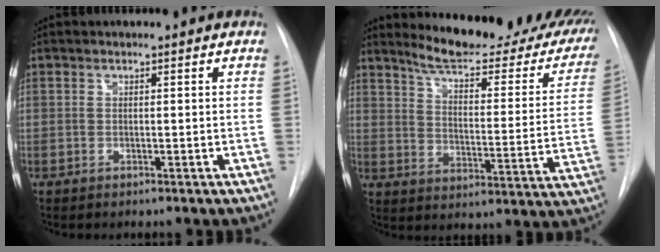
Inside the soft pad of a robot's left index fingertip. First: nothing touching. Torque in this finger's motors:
{"motor_torque": [0.52, -0.53, 0.41, 0.07]}